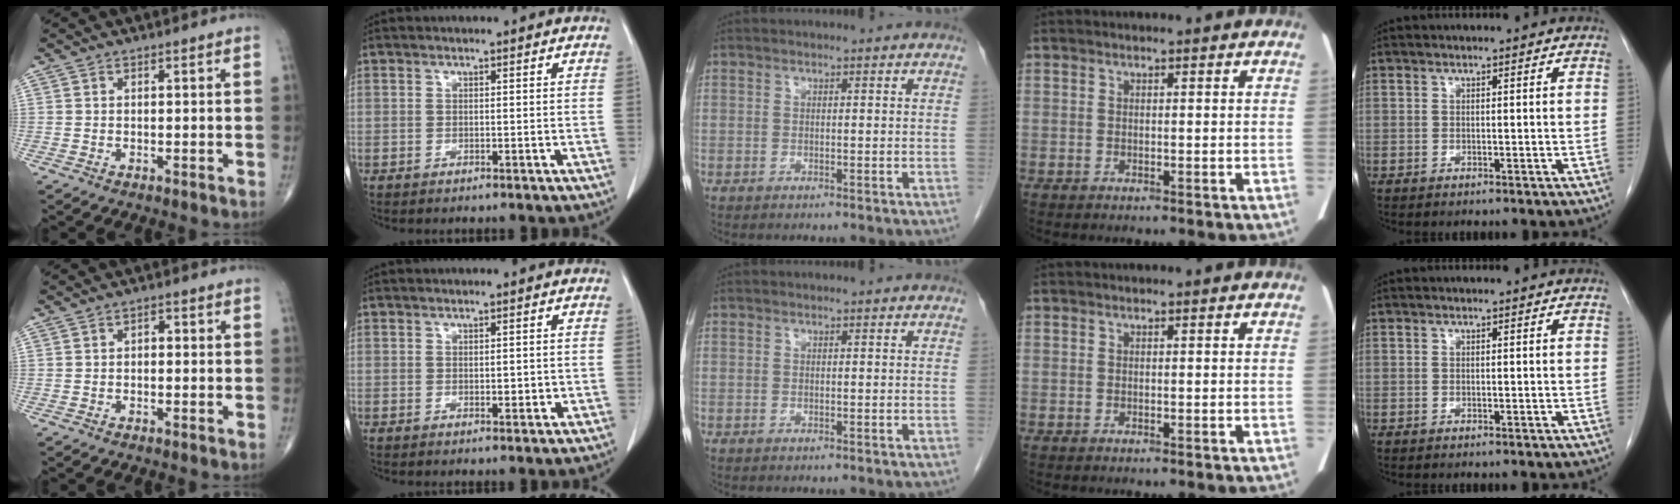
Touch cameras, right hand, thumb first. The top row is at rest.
{"thumb": {"total": 1.7, "force": [0.0, 1.1, 1.3], "torque": [-0.013, 0.006, -0.006]}, "index": {"total": 1.5, "force": [-0.1, 0.5, 1.4], "torque": [-0.019, -0.003, 0.004]}}